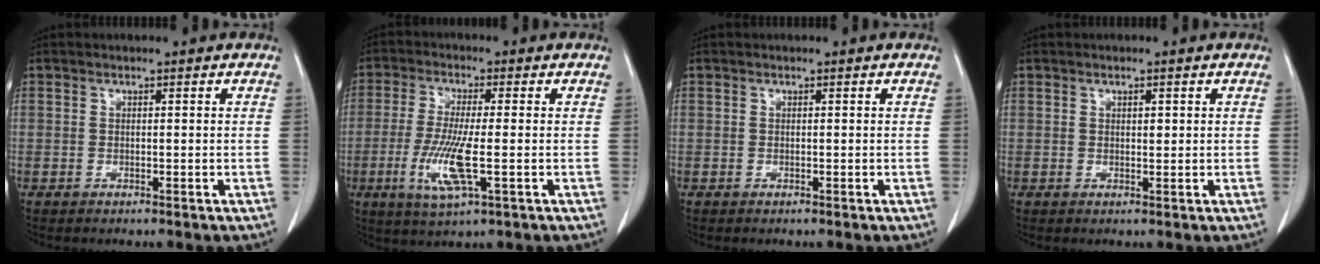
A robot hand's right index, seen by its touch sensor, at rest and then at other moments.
{"total": 8.6, "force": [-2.2, 0.9, 8.2], "torque": [-0.173, -0.020, -0.043]}
{"total": 0.0}
{"total": 1.0, "force": [0.4, 0.4, 0.9], "torque": [-0.016, -0.001, 0.006]}